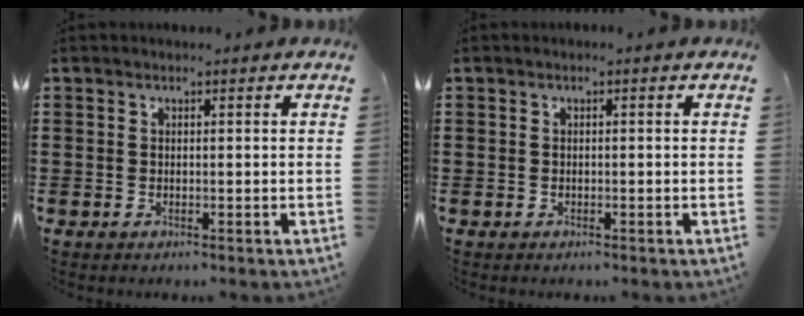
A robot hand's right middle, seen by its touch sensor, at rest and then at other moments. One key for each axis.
{"total": 0.0}